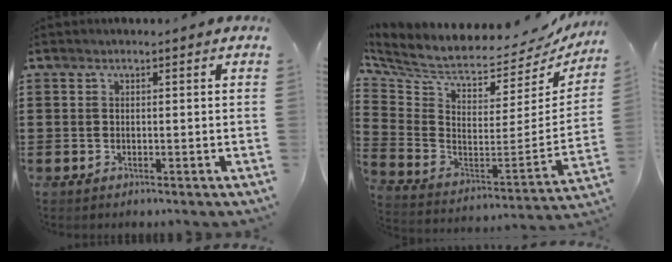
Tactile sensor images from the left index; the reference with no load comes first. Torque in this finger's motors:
{"motor_torque": [2.14, 0.00, 1.05, 0.21]}